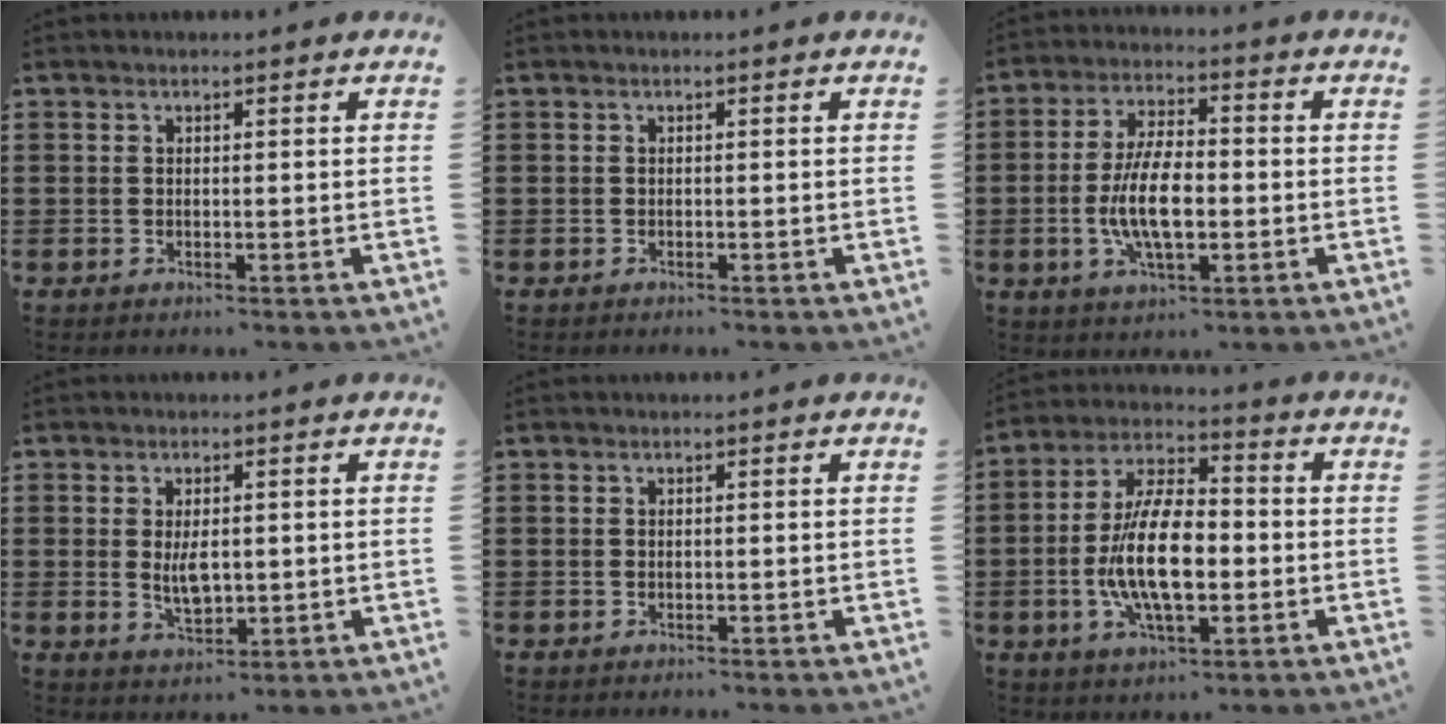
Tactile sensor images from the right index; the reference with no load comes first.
{"total": 0.0}
{"total": 9.3, "force": [-1.5, 3.8, 8.4], "torque": [-0.182, -0.005, -0.034]}
{"total": 4.2, "force": [0.2, 2.1, 3.6], "torque": [-0.062, -0.004, -0.003]}
{"total": 0.0}
{"total": 12.7, "force": [-2.2, 5.8, 11.1], "torque": [-0.240, -0.003, -0.044]}